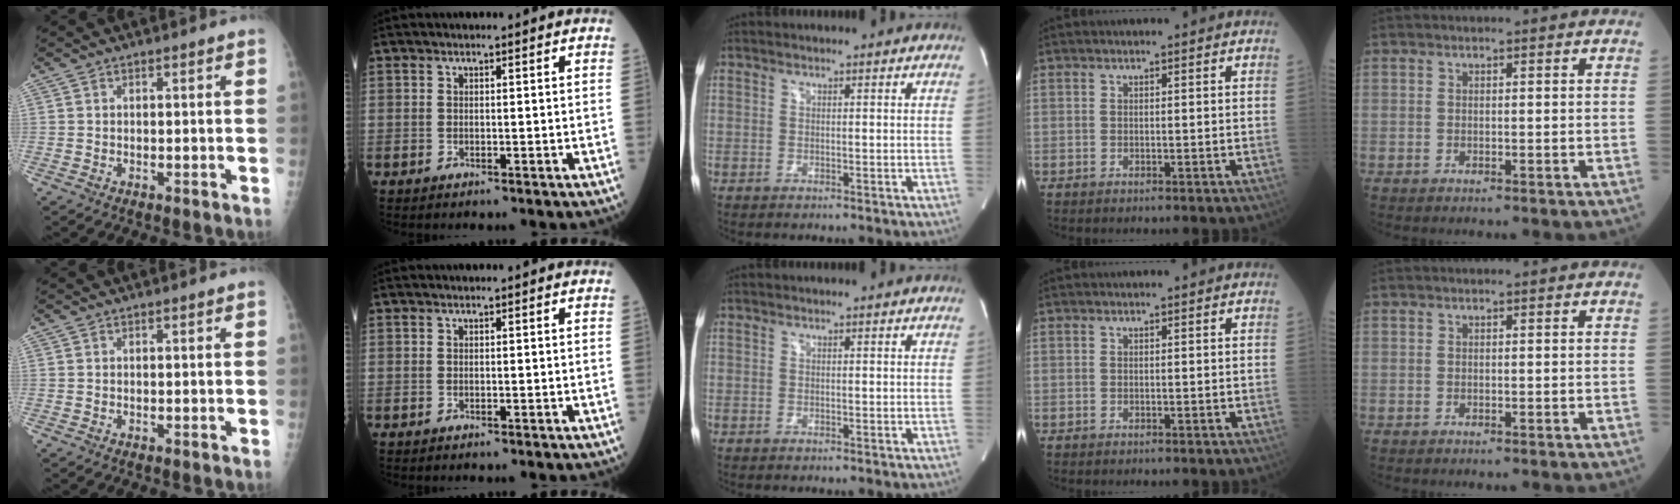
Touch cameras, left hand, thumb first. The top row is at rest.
{}